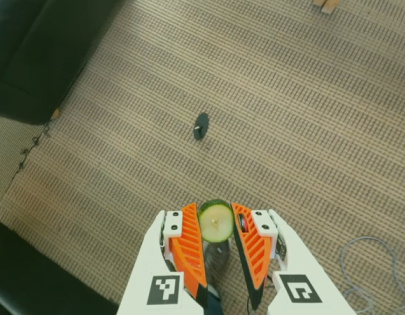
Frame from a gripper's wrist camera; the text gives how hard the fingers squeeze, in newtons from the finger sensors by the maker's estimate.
{"total": 9.1, "left": 9.1, "right": 9.1}